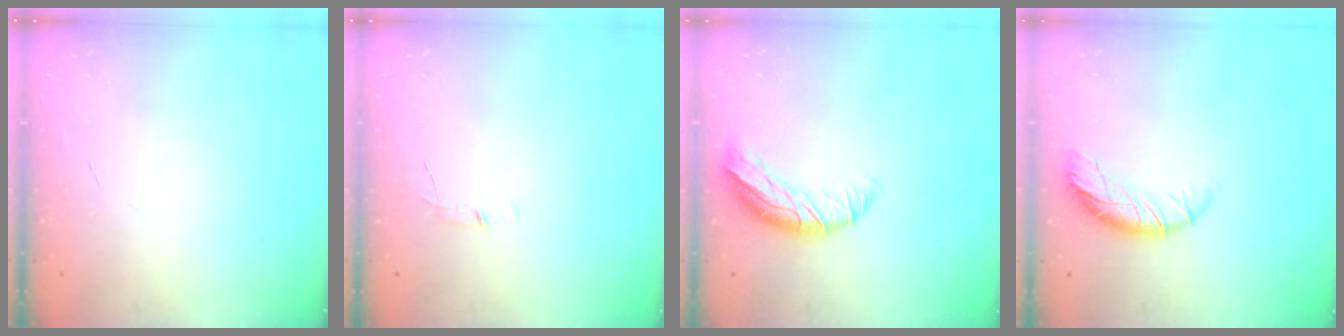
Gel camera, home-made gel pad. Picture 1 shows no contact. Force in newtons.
{"total": 4.2, "press": 4.0, "slide": 1.3}
{"total": 9.4, "press": 9.1, "slide": 2.4}
{"total": 9.3, "press": 9.2, "slide": 1.7}